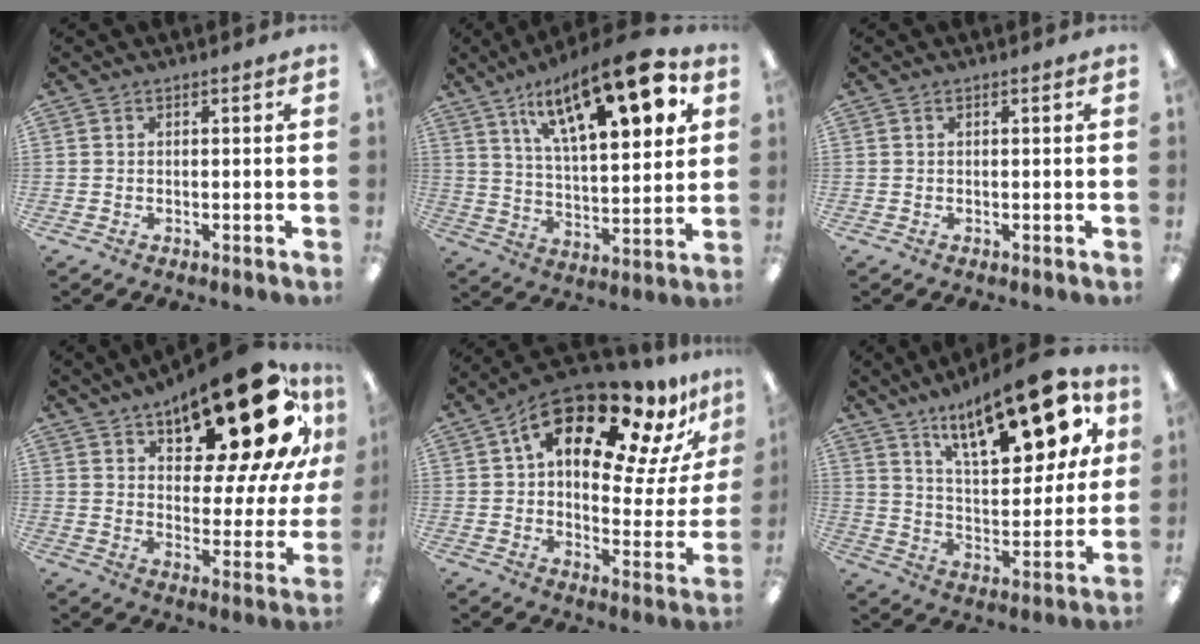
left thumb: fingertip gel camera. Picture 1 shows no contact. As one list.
[{"total": 22.4, "force": [12.1, 7.9, 17.1], "torque": [-0.253, -0.062, 0.192]}, {"total": 0.0}, {"total": 24.1, "force": [16.3, 8.5, 15.6], "torque": [-0.210, -0.104, 0.264]}, {"total": 20.3, "force": [13.3, 8.0, 13.1], "torque": [-0.208, -0.085, 0.221]}, {"total": 21.3, "force": [13.4, 7.8, 14.6], "torque": [-0.220, -0.070, 0.222]}]